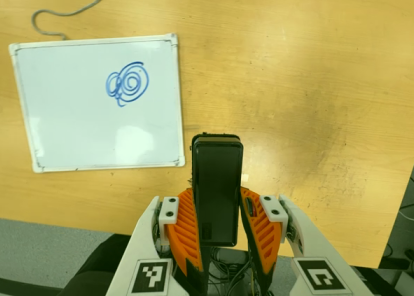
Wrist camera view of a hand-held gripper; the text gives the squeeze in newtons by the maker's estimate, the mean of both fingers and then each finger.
{"total": 5.2, "left": 3.4, "right": 6.9}